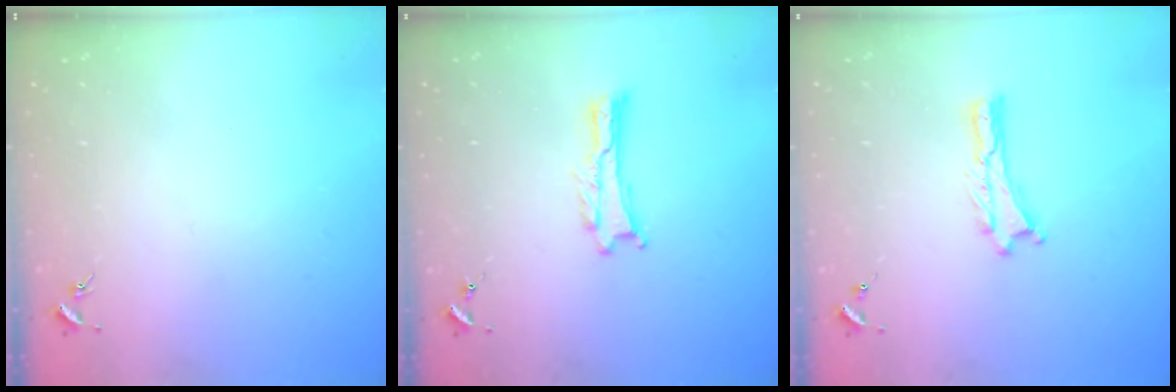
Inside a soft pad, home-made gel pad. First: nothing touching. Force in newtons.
{"total": 0.0}
{"total": 0.0}